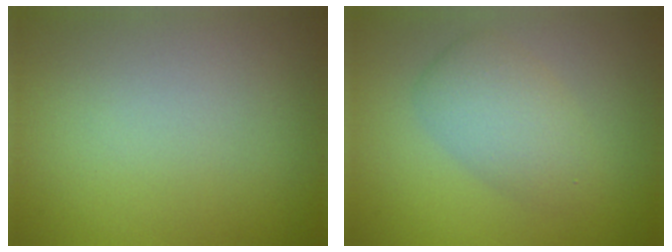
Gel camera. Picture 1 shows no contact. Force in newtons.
{"total": 3.5, "press": 3.5, "slide": 0.2}